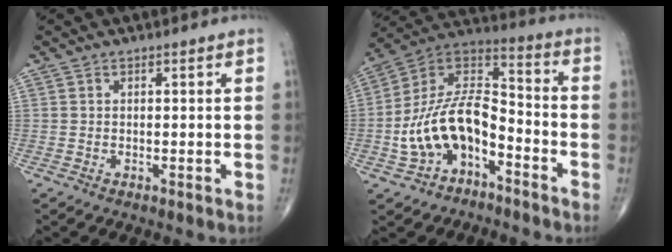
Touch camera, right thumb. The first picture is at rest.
{"total": 16.3, "force": [-6.2, 9.3, 11.8], "torque": [-0.207, 0.075, -0.117]}